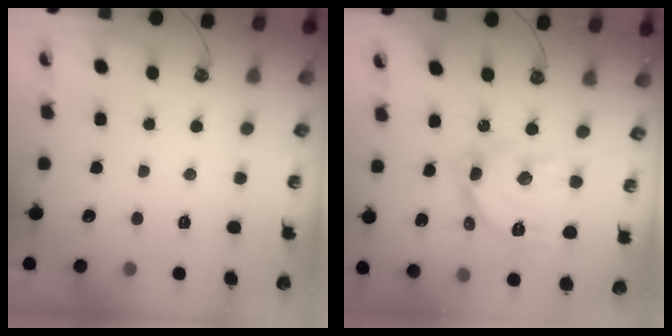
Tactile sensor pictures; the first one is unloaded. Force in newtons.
{"total": 13.5, "press": 13.5, "slide": 1.1}